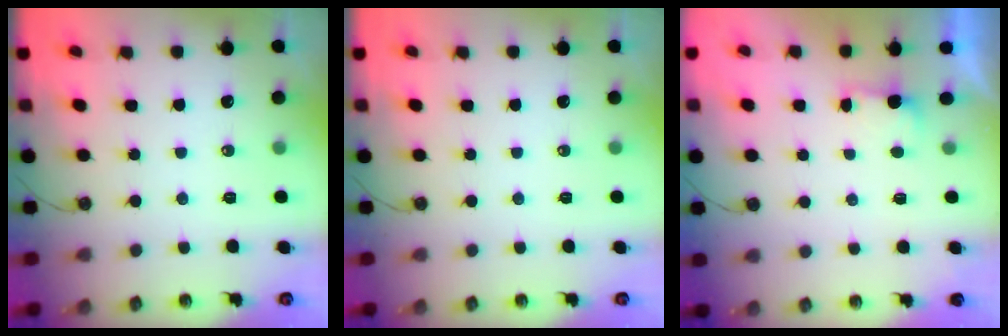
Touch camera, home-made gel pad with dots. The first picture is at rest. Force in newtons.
{"total": 0.0}
{"total": 1.0, "press": 0.6, "slide": 0.8}